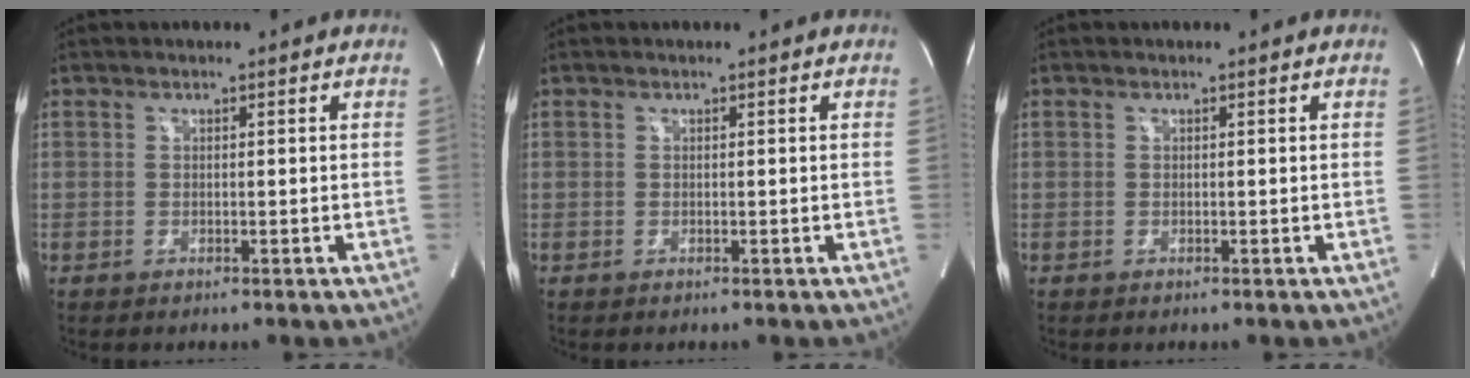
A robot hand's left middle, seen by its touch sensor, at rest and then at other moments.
{"total": 0.0}
{"total": 0.0}